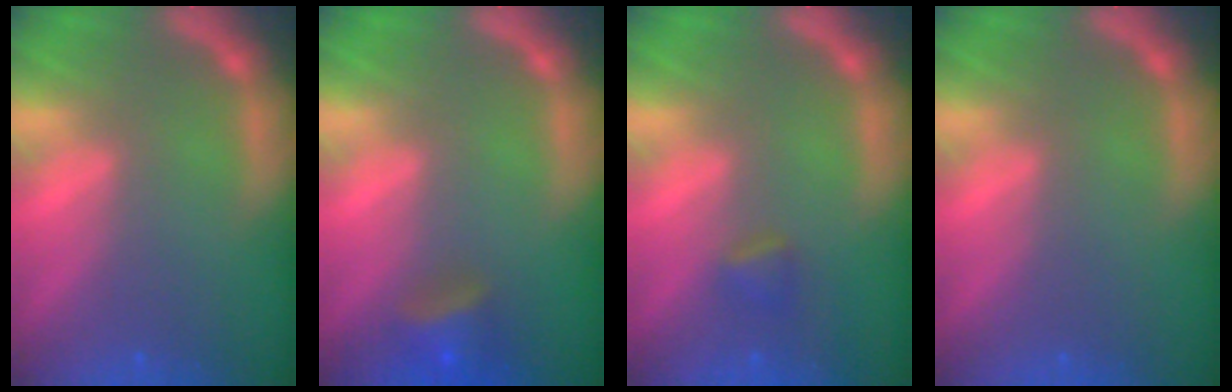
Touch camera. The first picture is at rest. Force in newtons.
{"total": 3.4}
{"total": 1.4}
{"total": 0.0}